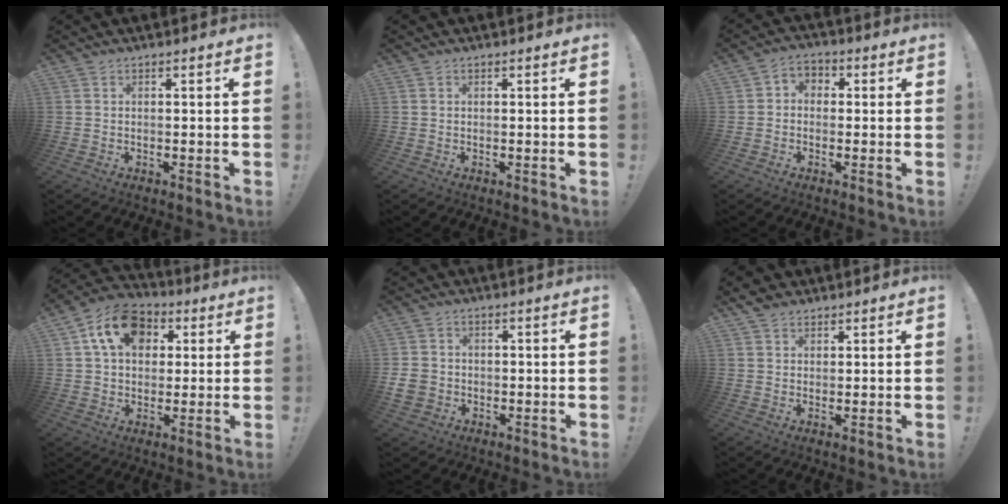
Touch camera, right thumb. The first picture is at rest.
{"total": 0.0}
{"total": 4.2, "force": [-1.5, 3.5, 1.8], "torque": [-0.035, 0.017, -0.028]}
{"total": 15.2, "force": [5.6, 11.1, 8.6], "torque": [-0.133, -0.007, 0.107]}
{"total": 5.8, "force": [-0.6, 5.1, 2.6], "torque": [-0.064, -0.001, -0.011]}
{"total": 3.7, "force": [2.8, 2.3, 0.8], "torque": [-0.015, -0.013, 0.053]}